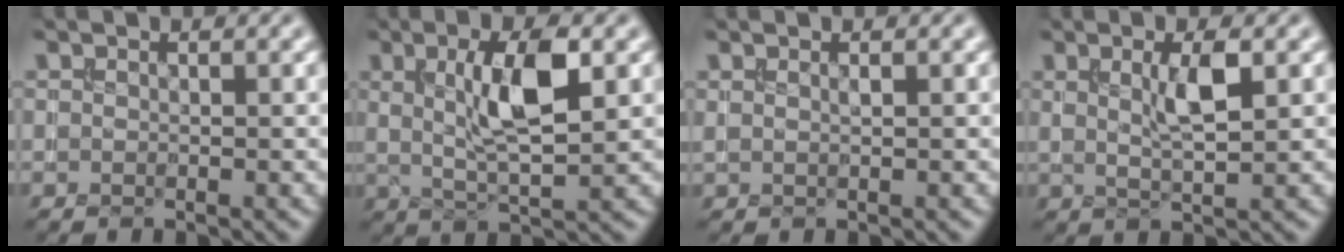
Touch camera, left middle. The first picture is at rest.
{"total": 6.1, "force": [1.4, 1.7, 5.7], "torque": [-0.105, 0.004, 0.024]}
{"total": 0.5, "force": [0.3, 0.1, 0.4], "torque": [-0.010, 0.001, 0.004]}
{"total": 3.2, "force": [0.9, 0.7, 3.0], "torque": [-0.056, -0.001, 0.016]}